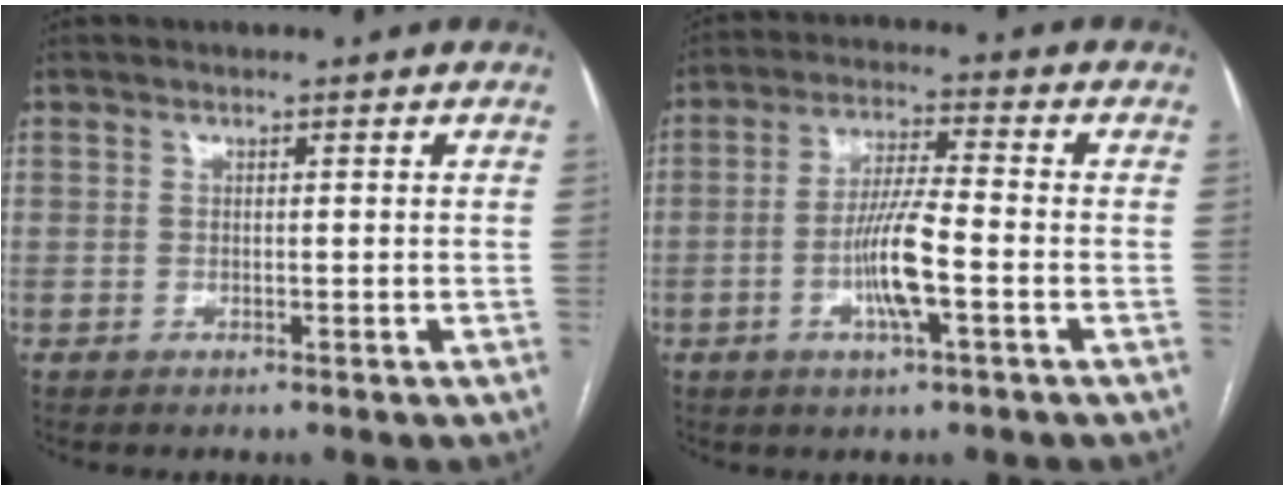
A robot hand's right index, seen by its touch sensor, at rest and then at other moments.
{"total": 8.4, "force": [-2.6, 0.8, 8.0], "torque": [-0.158, -0.001, -0.051]}